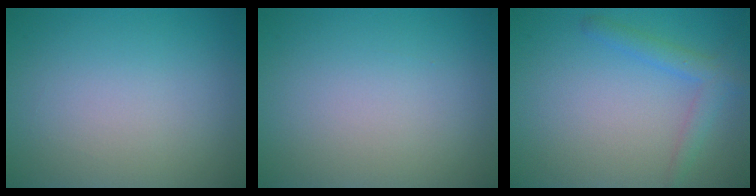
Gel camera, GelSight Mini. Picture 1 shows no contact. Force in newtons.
{"total": 0.0}
{"total": 2.4, "press": 2.4, "slide": 0.1}